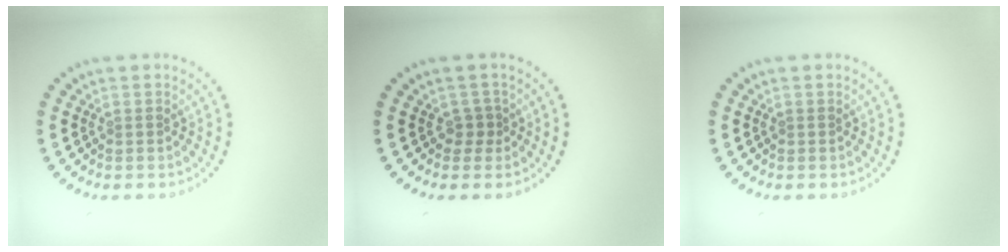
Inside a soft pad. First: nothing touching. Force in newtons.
{"total": 1.1, "press": 0.8, "slide": 0.8}
{"total": 0.0}